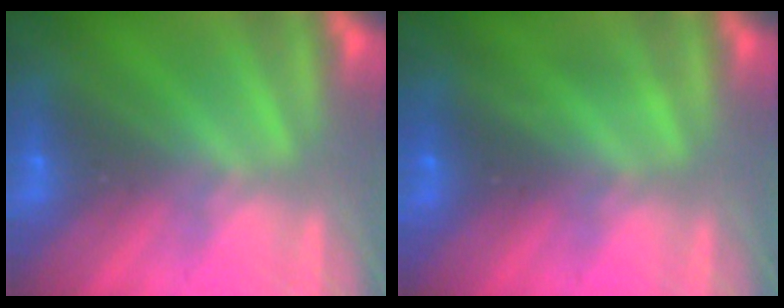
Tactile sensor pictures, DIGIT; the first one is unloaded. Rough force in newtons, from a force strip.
{"total": 1.7}